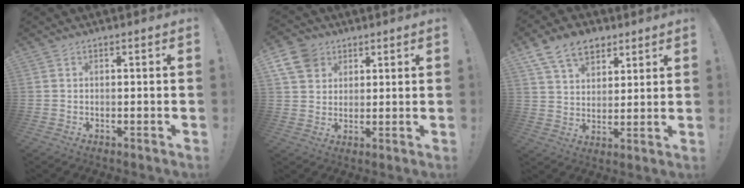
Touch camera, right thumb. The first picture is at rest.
{"total": 9.3, "force": [4.9, 7.2, 3.3], "torque": [-0.062, -0.025, 0.096]}
{"total": 12.1, "force": [7.4, 7.8, 5.6], "torque": [-0.097, -0.029, 0.144]}